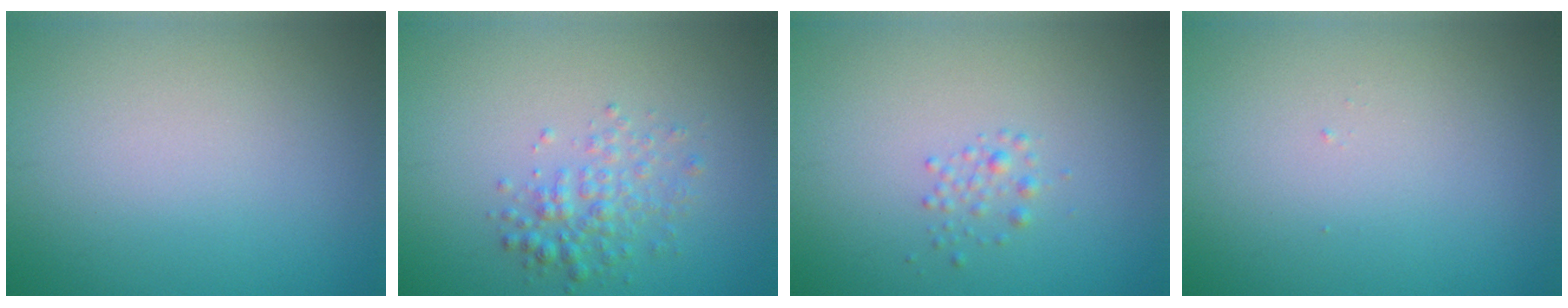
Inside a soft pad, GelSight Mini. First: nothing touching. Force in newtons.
{"total": 2.5, "press": 2.5, "slide": 0.1}
{"total": 1.1, "press": 1.1, "slide": 0.1}
{"total": 0.0}